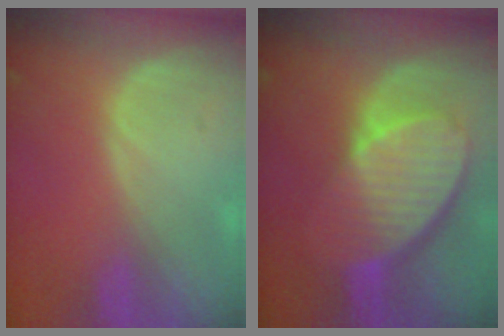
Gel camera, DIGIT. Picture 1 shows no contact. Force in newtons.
{"total": 10.3, "press": 9.0, "slide": 5.1}